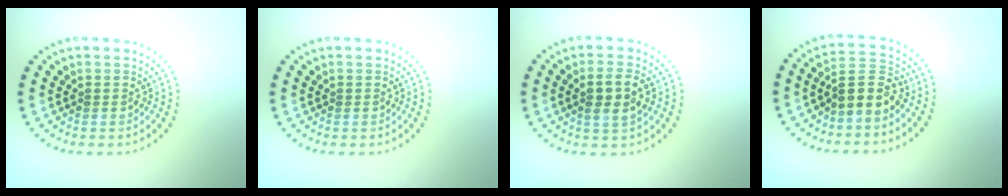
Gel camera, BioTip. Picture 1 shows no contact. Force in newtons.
{"total": 0.0}
{"total": 2.7, "press": 2.6, "slide": 0.8}
{"total": 3.2, "press": 2.9, "slide": 1.5}